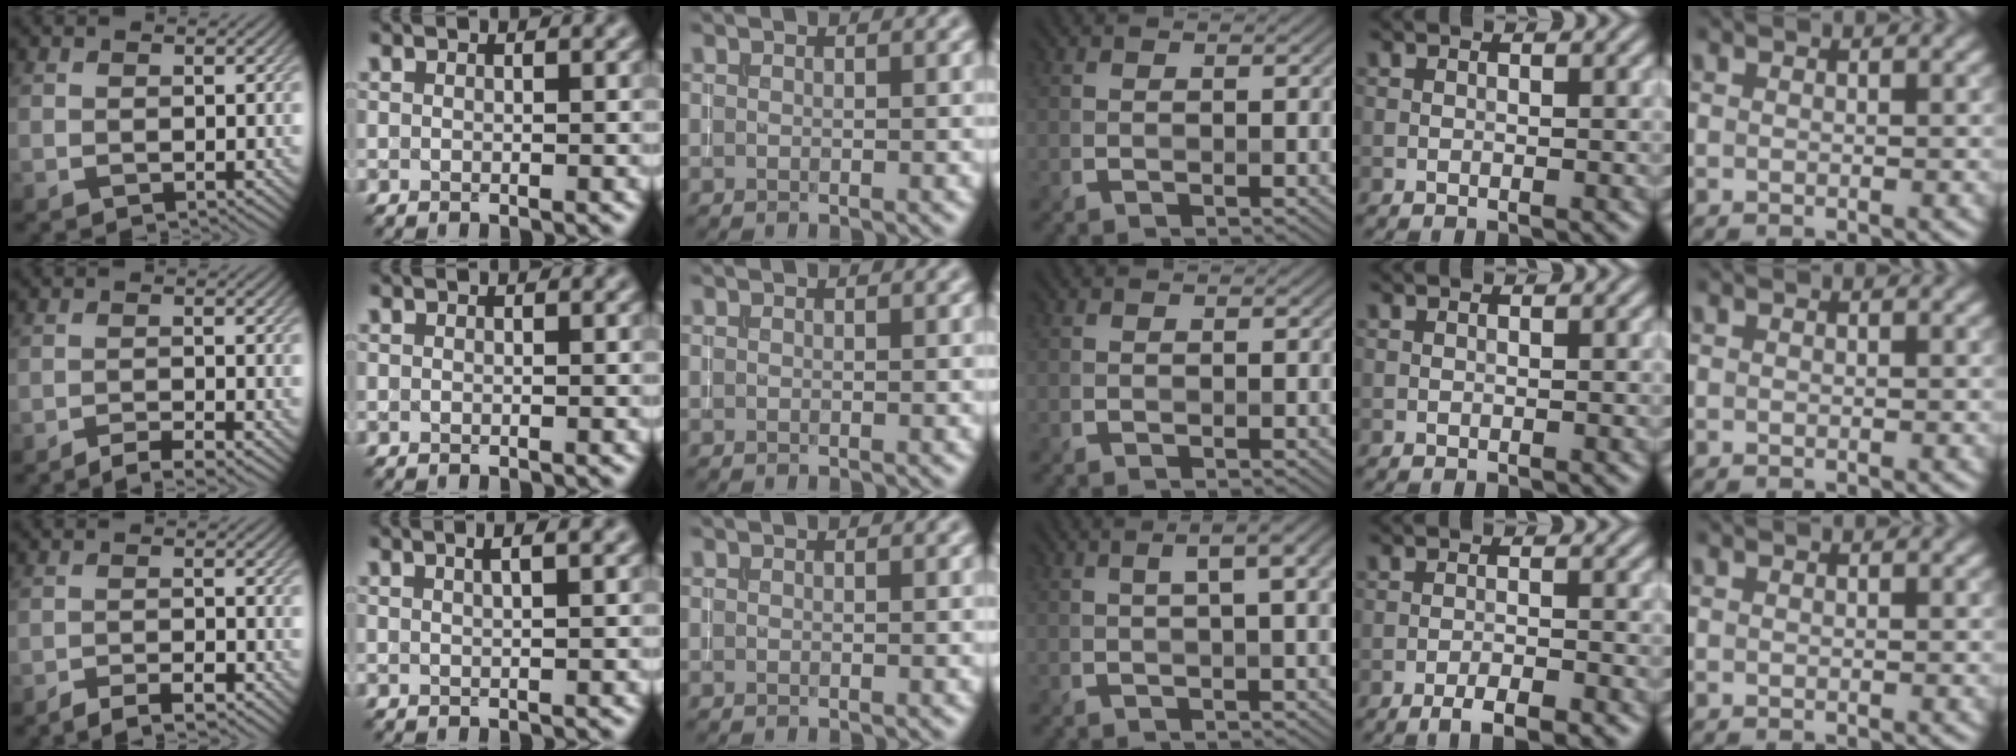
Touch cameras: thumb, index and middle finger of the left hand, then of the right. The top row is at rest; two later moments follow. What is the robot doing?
{"motion": "pour", "object": "almond"}